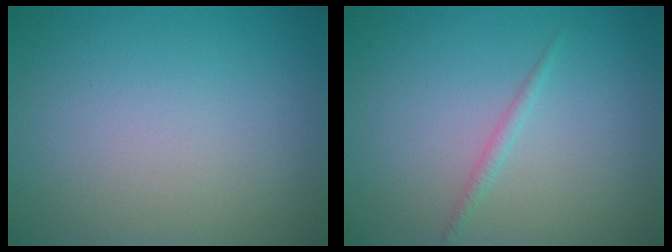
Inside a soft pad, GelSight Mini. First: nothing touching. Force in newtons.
{"total": 0.9, "press": 0.9, "slide": 0.1}